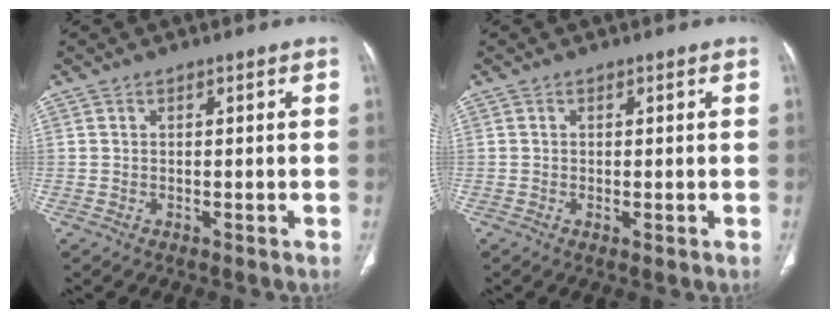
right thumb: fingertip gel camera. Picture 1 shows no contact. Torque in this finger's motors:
{"motor_torque": [-0.35, 0.24, -0.38, 0.08, 0.00]}